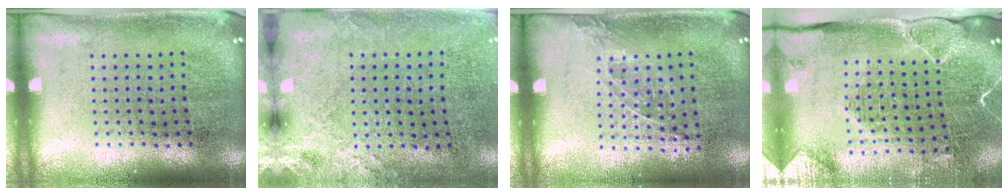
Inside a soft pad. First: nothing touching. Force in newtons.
{"total": 2.5, "press": 2.1, "slide": 1.4}
{"total": 1.0, "press": 0.7, "slide": 0.6}
{"total": 2.1, "press": 2.1, "slide": 0.5}